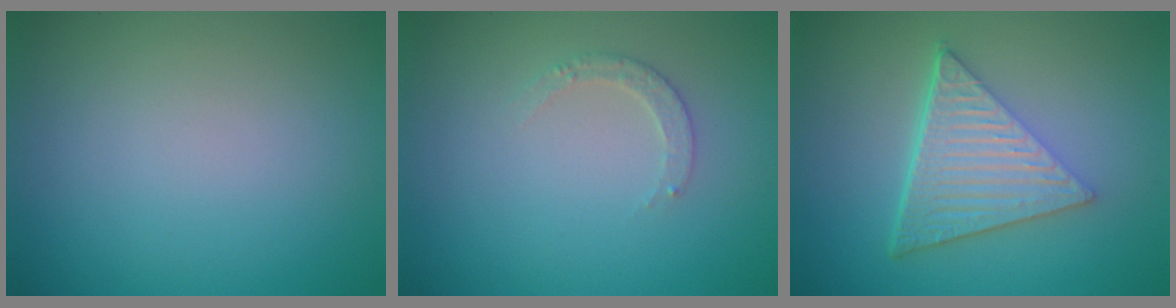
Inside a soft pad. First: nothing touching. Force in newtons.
{"total": 1.5, "press": 1.5, "slide": 0.2}
{"total": 6.9, "press": 4.6, "slide": 5.1}